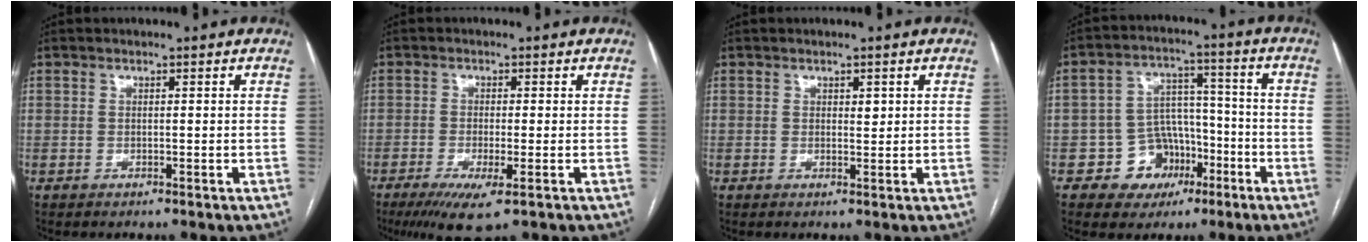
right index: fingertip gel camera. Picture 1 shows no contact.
{"total": 5.9, "force": [-3.1, 0.7, 5.0], "torque": [-0.090, -0.016, -0.050]}
{"total": 1.1, "force": [0.5, 0.4, 0.9], "torque": [-0.011, -0.003, 0.007]}
{"total": 8.5, "force": [-3.8, 7.3, 2.0], "torque": [-0.016, 0.027, -0.049]}